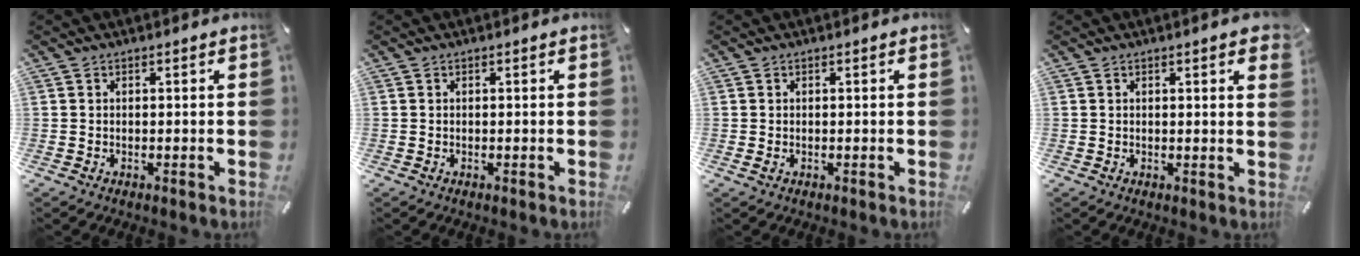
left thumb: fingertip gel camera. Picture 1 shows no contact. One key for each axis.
{"total": 0.0}
{"total": 0.7, "fx": 0.0, "fy": 0.2, "fz": 0.6, "tx": -0.011, "ty": -0.001, "tz": 0.000}
{"total": 2.9, "fx": 1.3, "fy": 0.7, "fz": 2.5, "tx": -0.034, "ty": -0.003, "tz": 0.018}